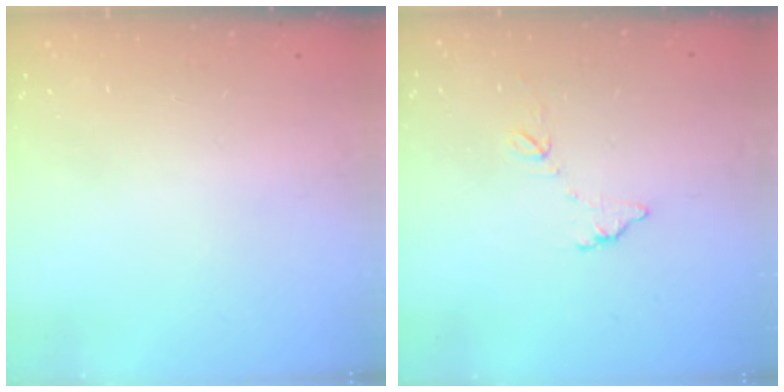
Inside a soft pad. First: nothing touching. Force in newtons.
{"total": 5.5, "press": 5.5, "slide": 0.3}